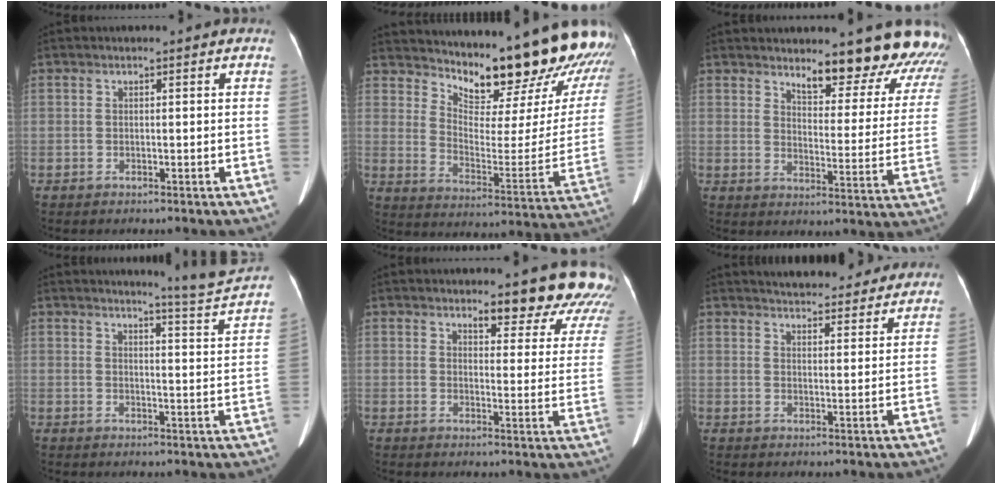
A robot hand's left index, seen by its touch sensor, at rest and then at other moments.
{"total": 24.2, "force": [22.2, 3.8, 8.7], "torque": [-0.126, -0.140, 0.275]}
{"total": 14.8, "force": [13.6, 3.3, 4.9], "torque": [-0.025, -0.082, 0.142]}
{"total": 7.8, "force": [7.4, -2.0, 1.3], "torque": [-0.034, -0.068, 0.086]}
{"total": 11.0, "force": [10.3, 2.6, 2.8], "torque": [0.012, -0.052, 0.081]}
{"total": 18.1, "force": [16.6, 4.2, 5.8], "torque": [-0.076, -0.009, 0.207]}